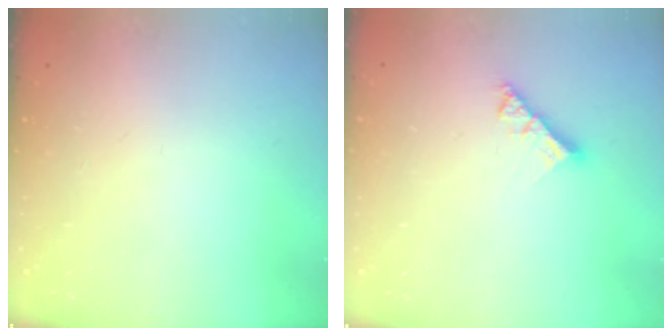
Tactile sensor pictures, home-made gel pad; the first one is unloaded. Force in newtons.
{"total": 6.6, "press": 6.6, "slide": 0.6}